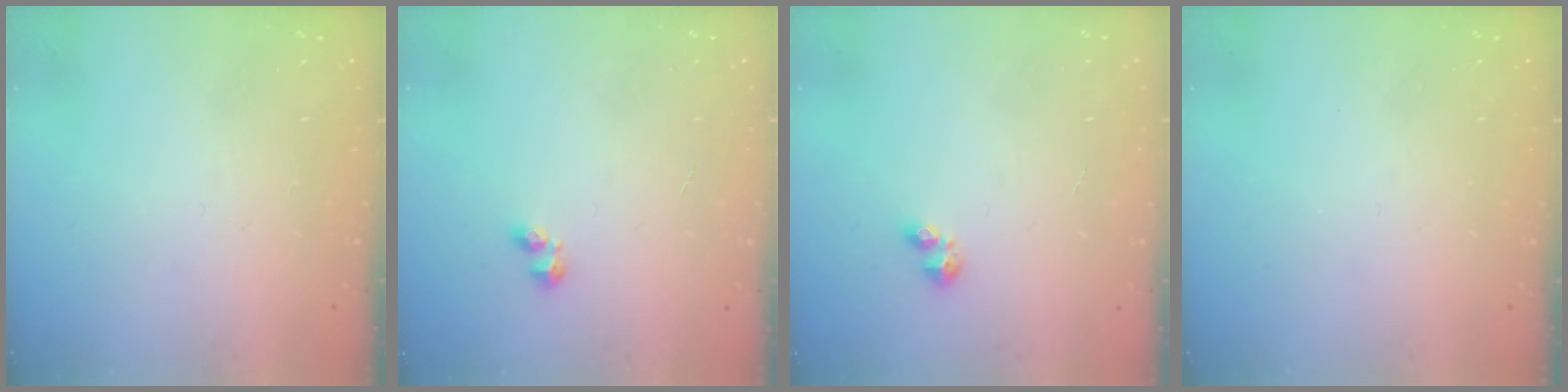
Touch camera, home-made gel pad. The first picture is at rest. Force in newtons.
{"total": 2.2, "press": 2.1, "slide": 0.6}
{"total": 3.1, "press": 3.0, "slide": 0.5}
{"total": 0.0}